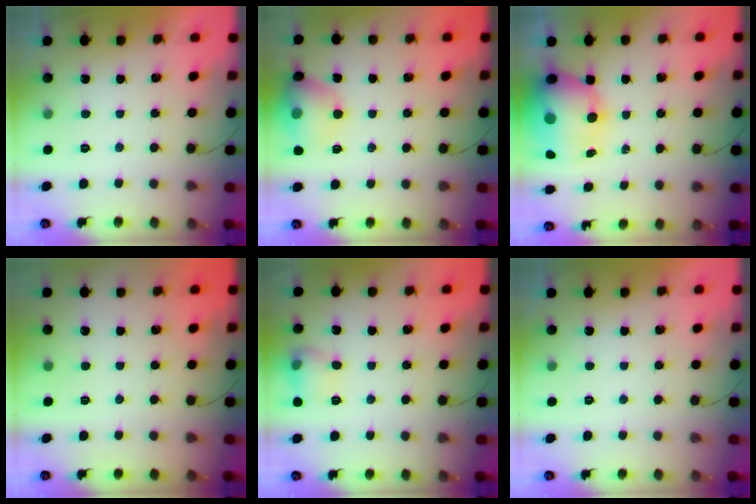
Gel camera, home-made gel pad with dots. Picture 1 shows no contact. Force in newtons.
{"total": 14.8, "press": 13.3, "slide": 6.5}
{"total": 15.8, "press": 15.4, "slide": 3.6}
{"total": 0.0}
{"total": 8.2, "press": 8.1, "slide": 0.6}
{"total": 0.0}